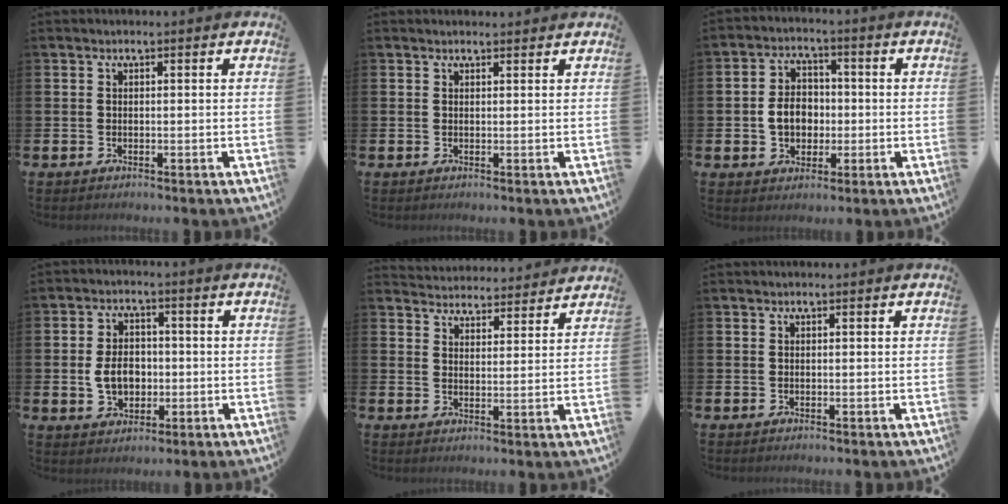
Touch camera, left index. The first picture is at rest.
{"total": 0.9, "force": [0.8, 0.2, 0.1], "torque": [0.007, -0.002, 0.012]}
{"total": 5.5, "force": [-0.5, 4.4, 3.2], "torque": [-0.048, 0.006, -0.018]}
{"total": 5.4, "force": [-0.6, 4.0, 3.6], "torque": [-0.059, 0.007, -0.015]}
{"total": 4.4, "force": [4.4, 0.7, -0.3], "torque": [-0.007, -0.034, 0.078]}
{"total": 0.0}